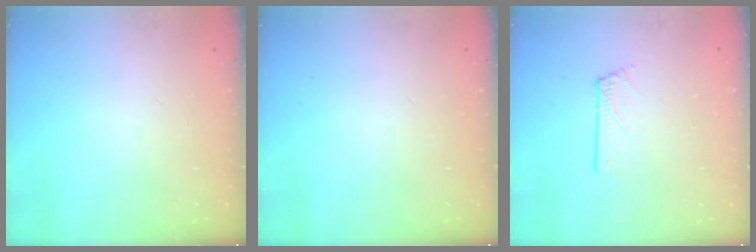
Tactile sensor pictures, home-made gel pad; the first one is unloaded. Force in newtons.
{"total": 0.0}
{"total": 0.0}